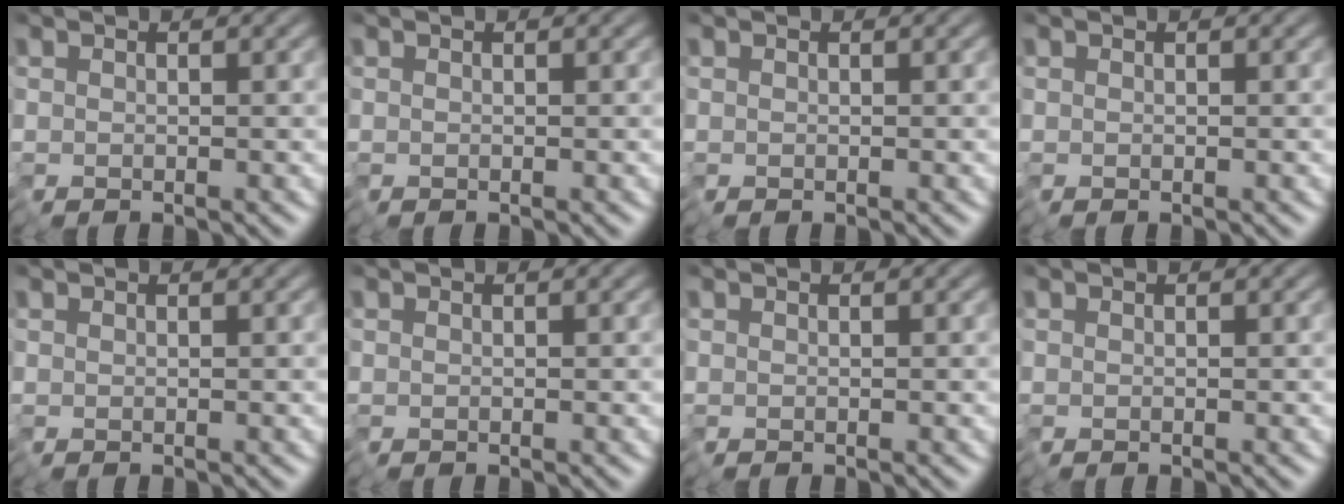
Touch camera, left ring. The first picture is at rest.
{"total": 0.0}
{"total": 0.0}
{"total": 0.0}
{"total": 0.0}
{"total": 0.0}
{"total": 0.0}
{"total": 0.0}